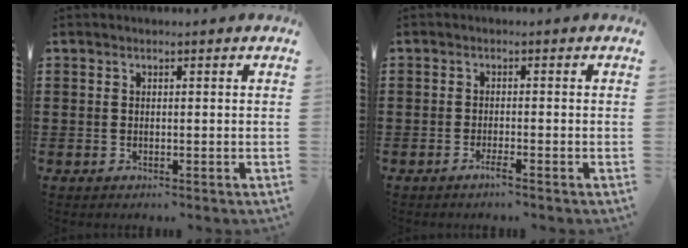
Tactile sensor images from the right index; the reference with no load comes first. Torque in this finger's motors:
{"motor_torque": [2.14, 0.00, 0.02, 0.00]}